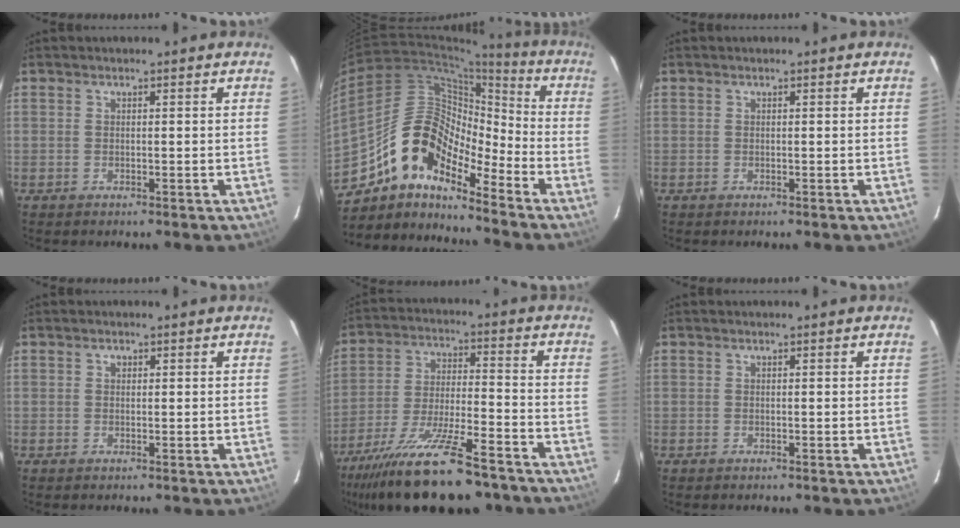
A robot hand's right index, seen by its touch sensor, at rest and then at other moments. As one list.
[{"total": 14.9, "force": [-10.5, 6.0, 8.7], "torque": [-0.147, 0.012, -0.212]}, {"total": 0.0}, {"total": 0.7, "force": [0.2, 0.6, 0.2], "torque": [-0.002, 0.004, 0.003]}, {"total": 21.6, "force": [-17.3, 4.4, 12.2], "torque": [-0.243, -0.046, -0.280]}, {"total": 0.0}]